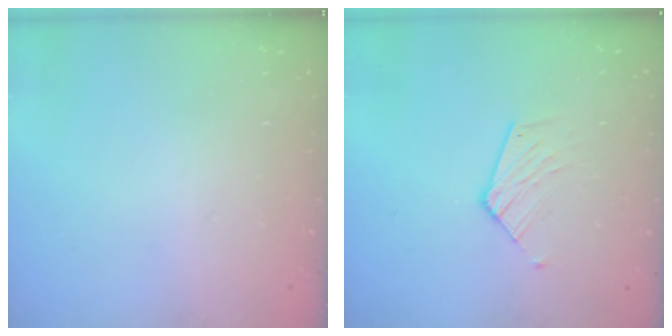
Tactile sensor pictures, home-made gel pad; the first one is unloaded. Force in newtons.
{"total": 7.7, "press": 7.6, "slide": 0.5}